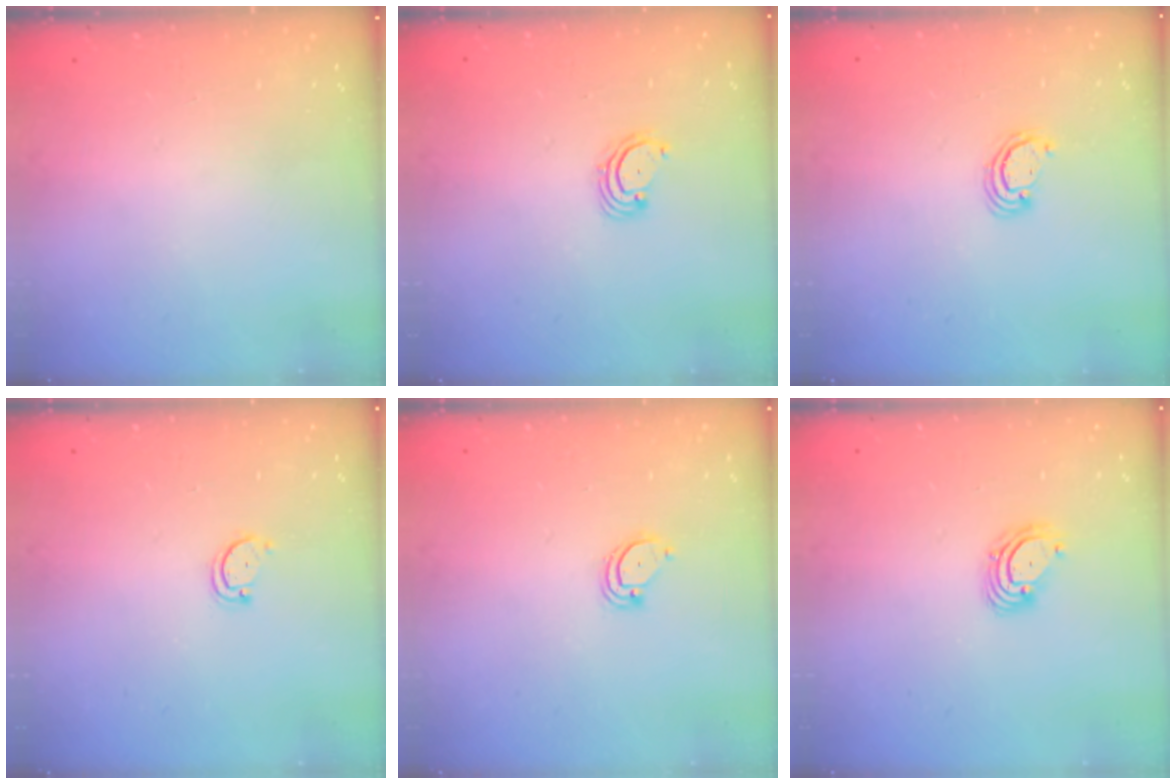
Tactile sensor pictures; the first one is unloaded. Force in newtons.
{"total": 2.6, "press": 2.6, "slide": 0.3}
{"total": 2.6, "press": 2.5, "slide": 0.3}
{"total": 2.8, "press": 2.8, "slide": 0.3}
{"total": 2.9, "press": 2.9, "slide": 0.2}
{"total": 3.7, "press": 3.7, "slide": 0.1}